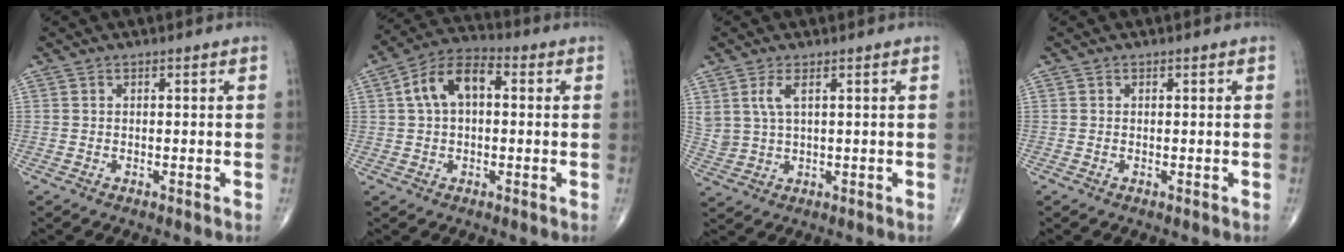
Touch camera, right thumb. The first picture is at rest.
{"total": 9.9, "force": [1.6, 5.9, 7.8], "torque": [-0.140, 0.032, 0.020]}
{"total": 4.4, "force": [1.9, 1.8, 3.5], "torque": [-0.083, -0.006, 0.048]}
{"total": 0.0}